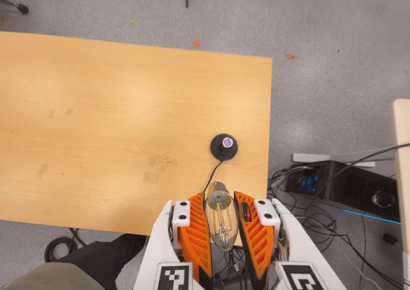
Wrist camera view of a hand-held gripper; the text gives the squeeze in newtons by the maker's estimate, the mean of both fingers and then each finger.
{"total": 19.8, "left": 21.5, "right": 18.2}